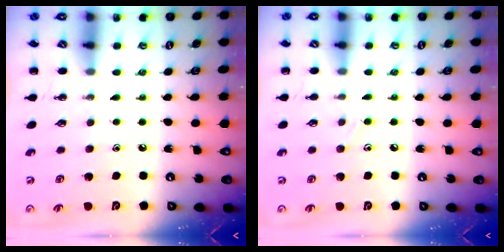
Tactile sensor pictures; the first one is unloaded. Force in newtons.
{"total": 6.0, "press": 5.6, "slide": 2.1}